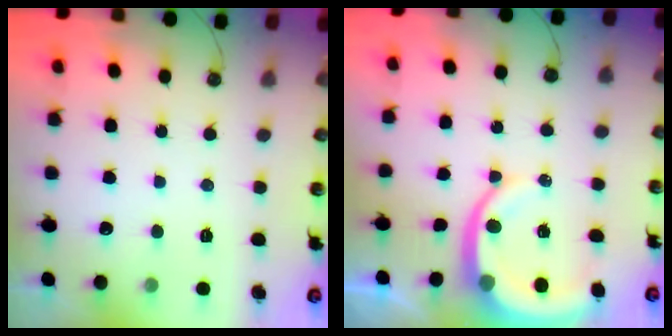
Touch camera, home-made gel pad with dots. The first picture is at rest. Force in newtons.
{"total": 9.1, "press": 9.1, "slide": 1.1}